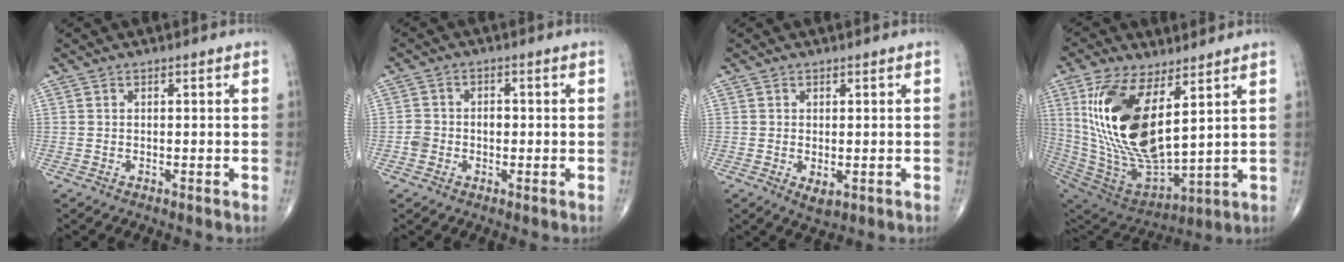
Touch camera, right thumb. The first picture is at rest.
{"total": 3.5, "force": [-0.7, 3.0, 1.7], "torque": [-0.019, 0.018, -0.013]}
{"total": 2.4, "force": [-0.5, 1.2, 2.0], "torque": [-0.029, -0.006, -0.001]}
{"total": 22.7, "force": [7.0, 10.0, 19.1], "torque": [-0.380, -0.042, 0.148]}